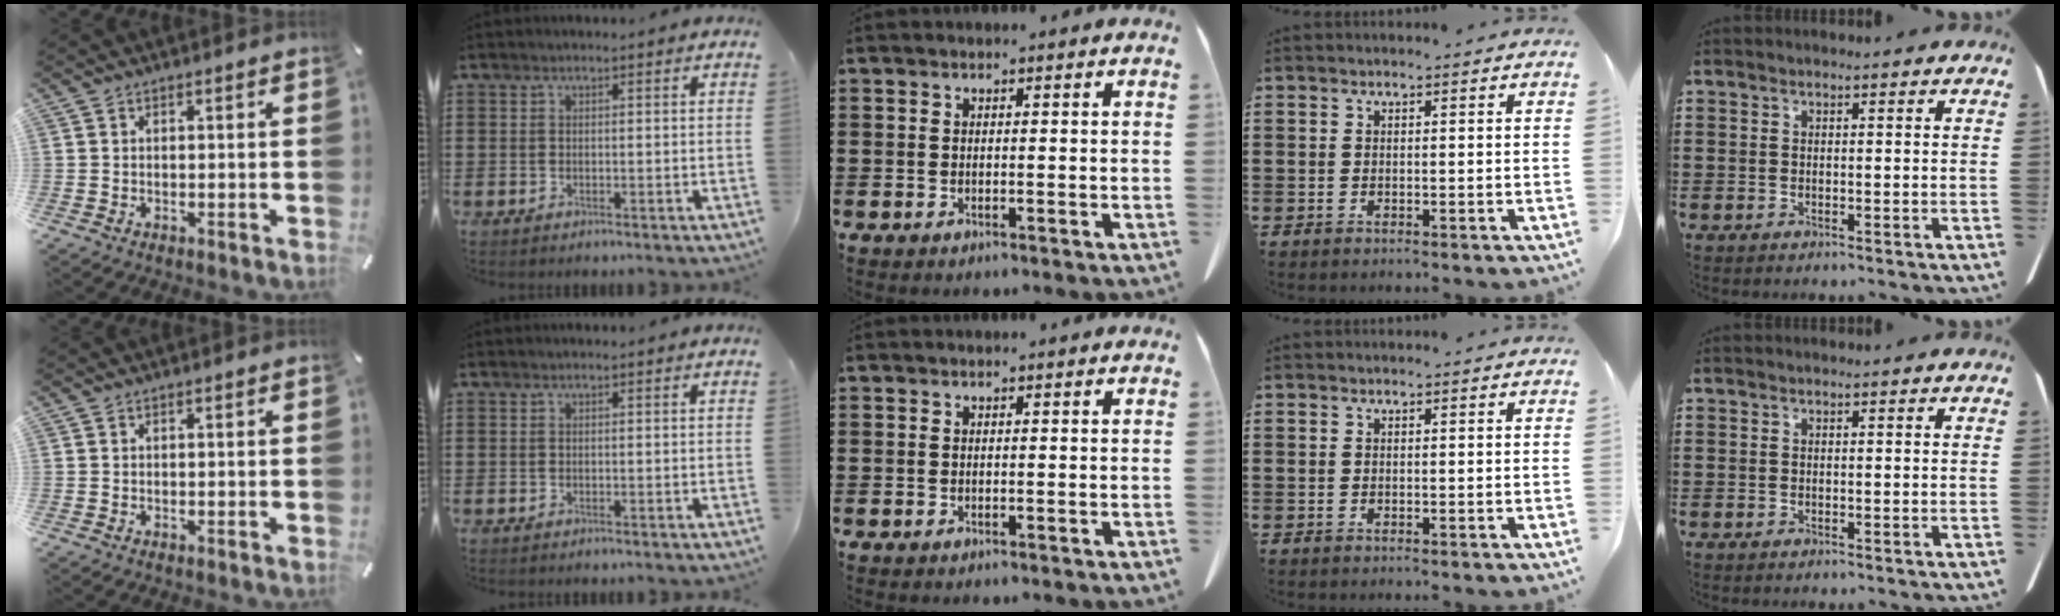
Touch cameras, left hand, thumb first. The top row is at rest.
{}